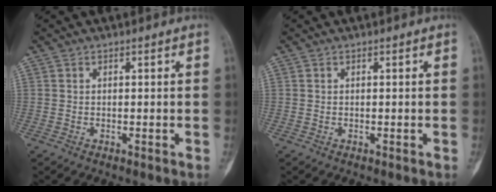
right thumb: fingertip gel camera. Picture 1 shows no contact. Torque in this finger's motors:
{"motor_torque": [0.04, 0.02, 0.00, 0.00, 0.02]}